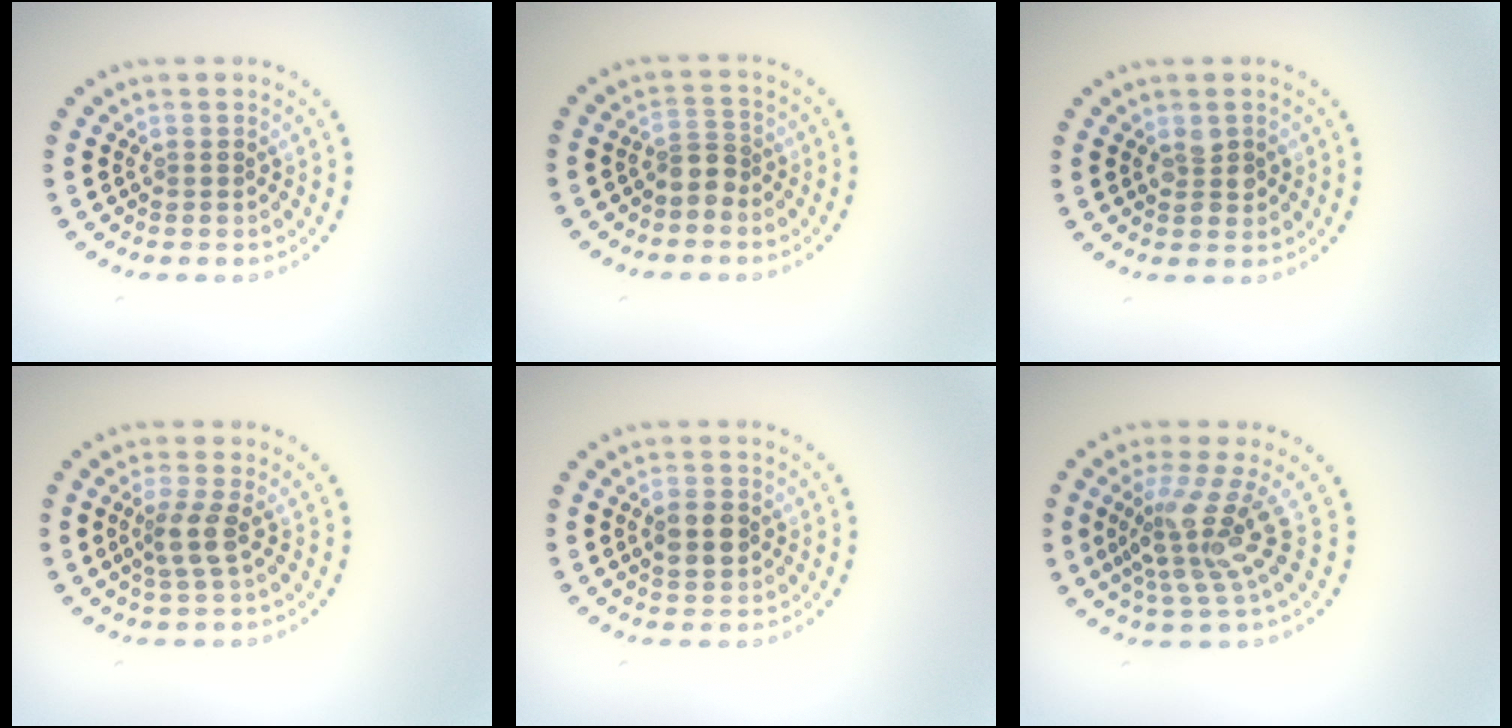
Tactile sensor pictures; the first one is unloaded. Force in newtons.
{"total": 2.2, "press": 1.7, "slide": 1.3}
{"total": 1.4, "press": 1.4, "slide": 0.2}
{"total": 2.4, "press": 1.9, "slide": 1.5}
{"total": 2.9, "press": 2.9, "slide": 0.1}
{"total": 4.6, "press": 3.2, "slide": 3.4}